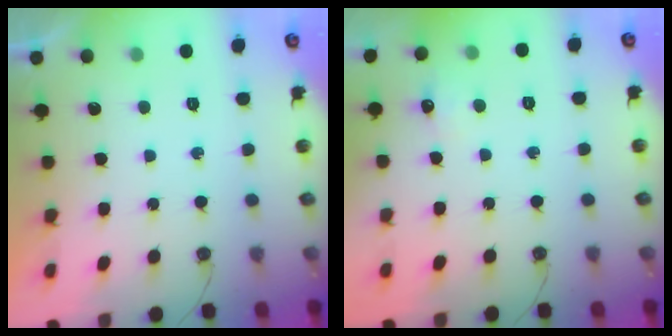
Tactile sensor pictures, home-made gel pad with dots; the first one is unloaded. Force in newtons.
{"total": 5.2, "press": 5.2, "slide": 0.7}